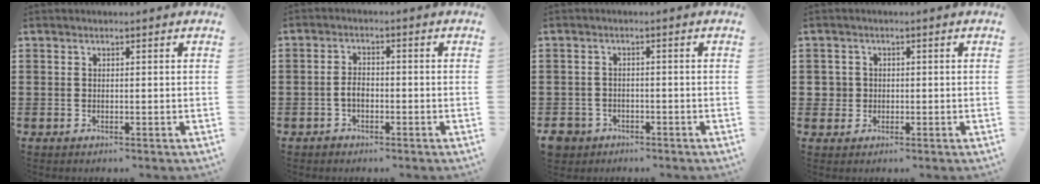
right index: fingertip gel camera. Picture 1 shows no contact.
{"total": 2.6, "force": [-0.9, 1.6, 1.8], "torque": [-0.044, 0.001, -0.020]}
{"total": 2.8, "force": [-2.4, 1.5, 0.0], "torque": [-0.014, -0.002, -0.055]}
{"total": 2.3, "force": [-0.2, 2.2, 0.4], "torque": [-0.018, 0.007, -0.007]}